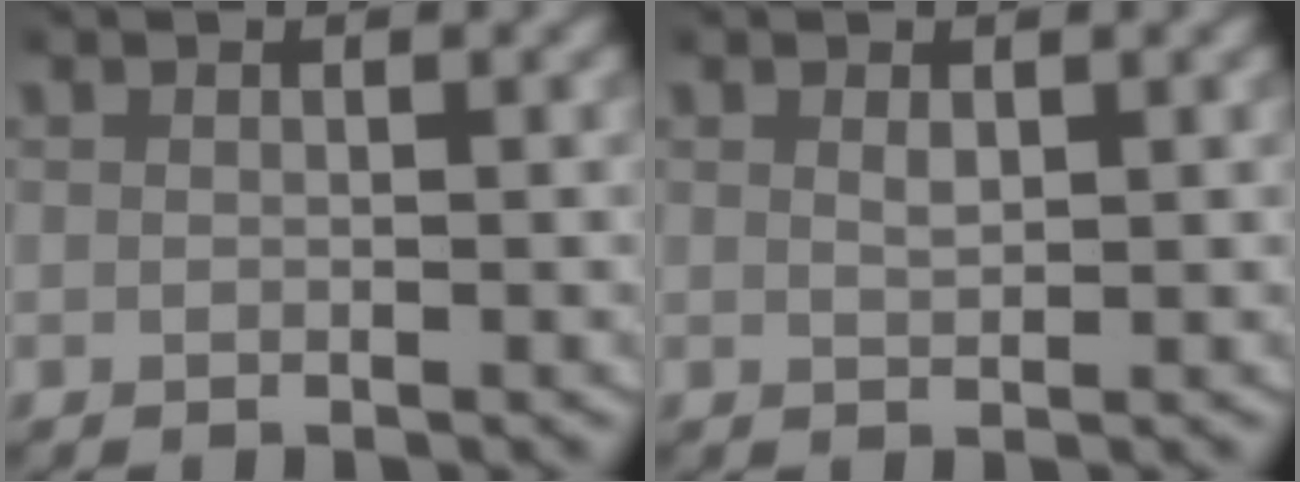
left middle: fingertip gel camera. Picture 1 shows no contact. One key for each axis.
{"total": 0.9, "fx": 0.6, "fy": 0.3, "fz": 0.6, "tx": -0.013, "ty": -0.006, "tz": 0.015}